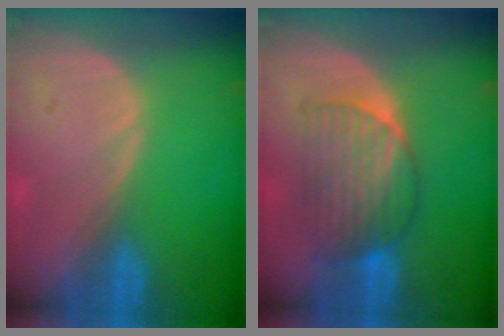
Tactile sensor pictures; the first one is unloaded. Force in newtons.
{"total": 6.9, "press": 6.9, "slide": 0.4}